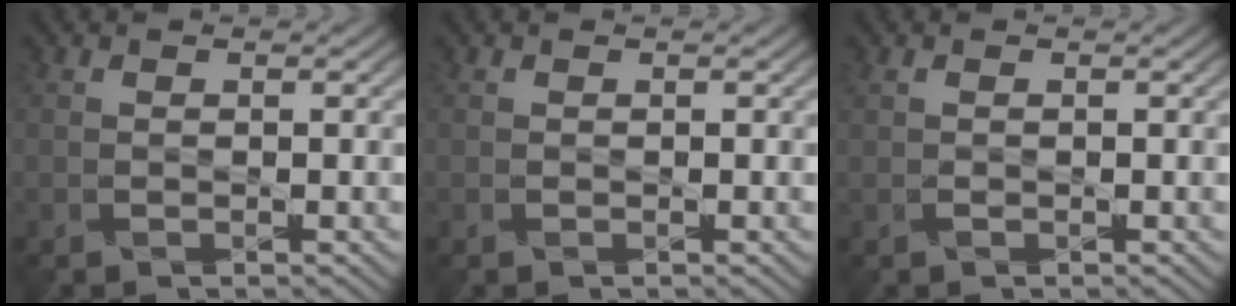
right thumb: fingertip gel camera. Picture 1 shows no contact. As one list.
[{"total": 0.0}, {"total": 0.5, "force": [0.0, 0.2, 0.5], "torque": [-0.014, 0.002, 0.000]}]